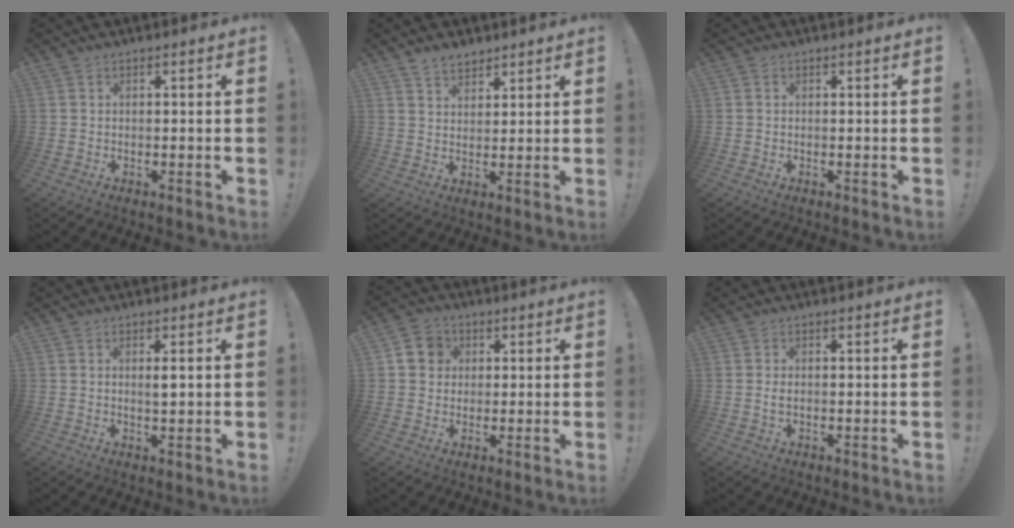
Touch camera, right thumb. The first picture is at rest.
{"total": 5.3, "force": [4.3, 2.7, 1.2], "torque": [-0.020, -0.025, 0.082]}
{"total": 0.0}
{"total": 2.0, "force": [0.6, 0.3, 1.9], "torque": [-0.025, -0.006, 0.006]}
{"total": 7.1, "force": [1.8, 6.3, 2.7], "torque": [-0.037, 0.004, 0.037]}
{"total": 1.3, "force": [-0.2, 0.5, 1.2], "torque": [-0.021, 0.003, -0.003]}